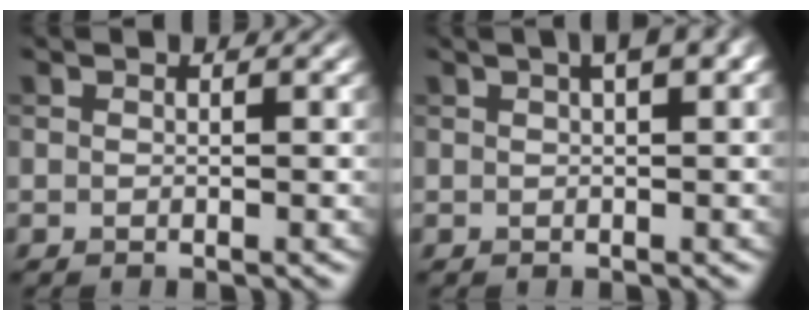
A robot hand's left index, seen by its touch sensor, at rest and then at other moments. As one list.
[{"total": 3.0, "force": [1.4, 0.8, 2.6], "torque": [-0.027, 0.011, 0.013]}]